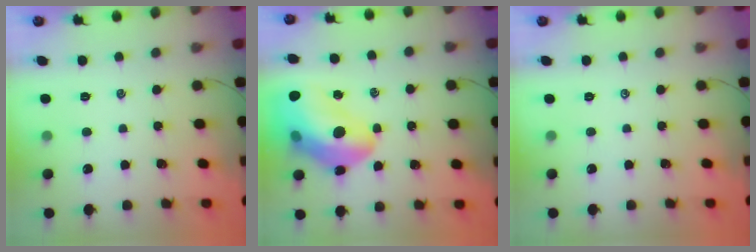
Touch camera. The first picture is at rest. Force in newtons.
{"total": 22.6, "press": 22.0, "slide": 5.3}
{"total": 0.0}